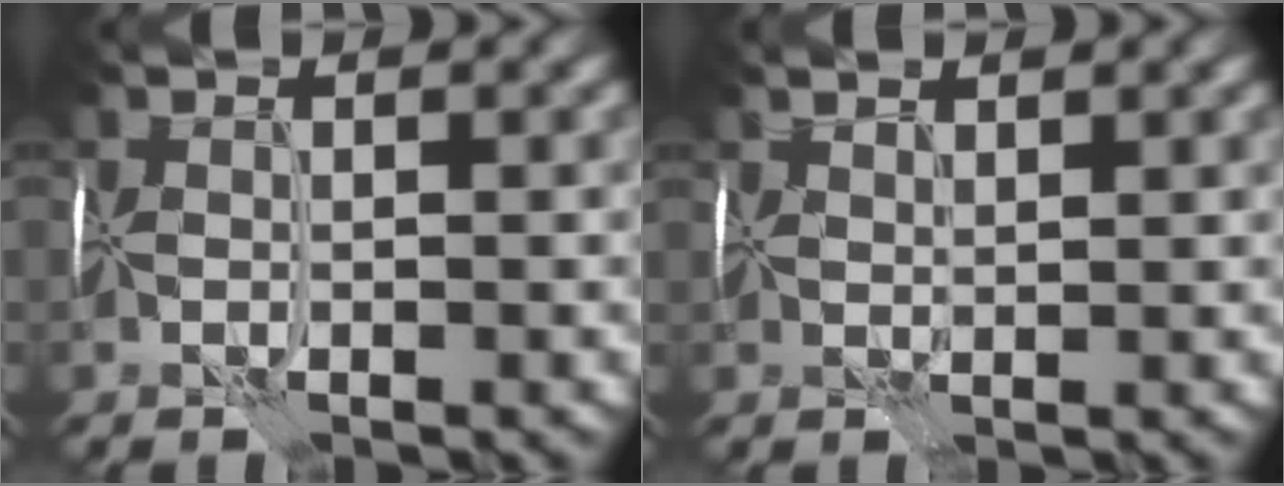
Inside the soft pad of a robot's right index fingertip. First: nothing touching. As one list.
[{"total": 0.9, "force": [0.9, 0.0, 0.0], "torque": [-0.003, 0.002, 0.019]}]